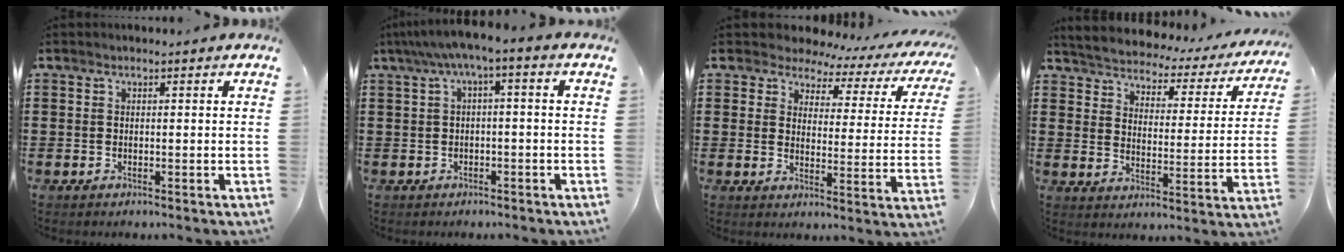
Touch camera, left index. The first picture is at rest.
{"total": 3.4, "force": [-1.7, 0.5, 2.9], "torque": [-0.050, 0.003, -0.039]}
{"total": 4.0, "force": [3.3, 2.1, 1.0], "torque": [-0.037, -0.020, 0.050]}
{"total": 2.9, "force": [2.9, 0.1, 0.0], "torque": [-0.024, -0.032, 0.040]}